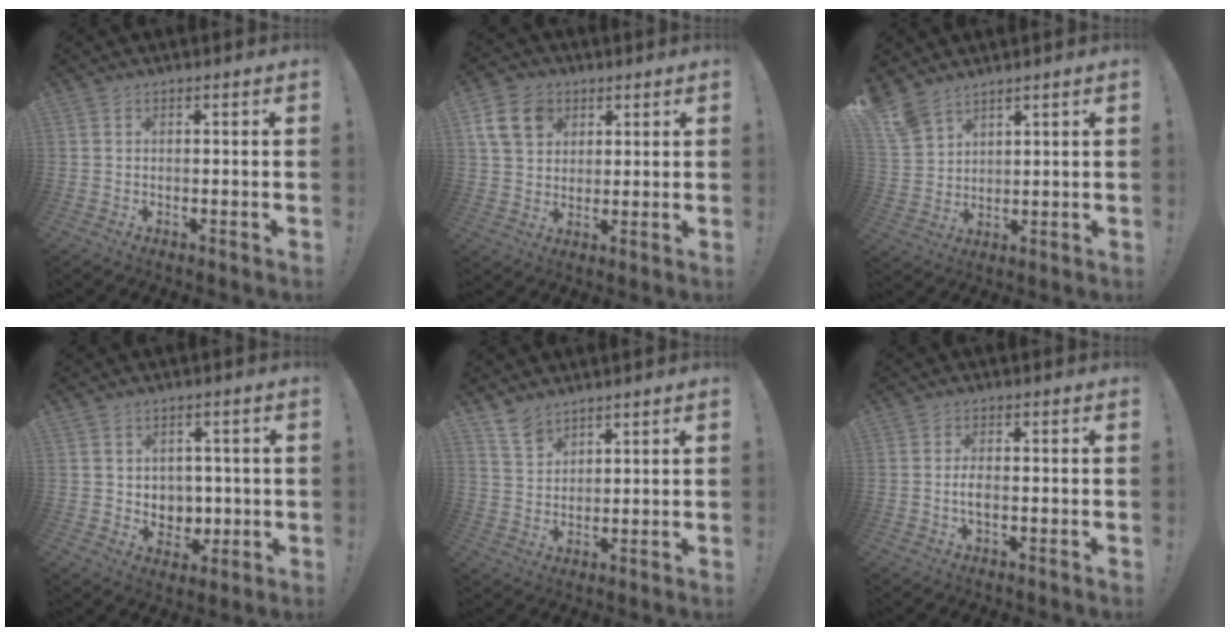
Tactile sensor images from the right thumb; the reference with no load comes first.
{"total": 12.3, "force": [5.1, 9.5, 5.9], "torque": [-0.100, -0.019, 0.105]}
{"total": 7.3, "force": [5.9, 3.6, 2.4], "torque": [-0.058, -0.034, 0.119]}
{"total": 6.3, "force": [1.7, 5.9, 1.5], "torque": [-0.018, -0.018, 0.040]}
{"total": 6.4, "force": [5.3, 3.4, 1.4], "torque": [-0.031, -0.034, 0.104]}
{"total": 3.1, "force": [-0.8, 1.0, 2.8], "torque": [-0.064, -0.003, -0.018]}